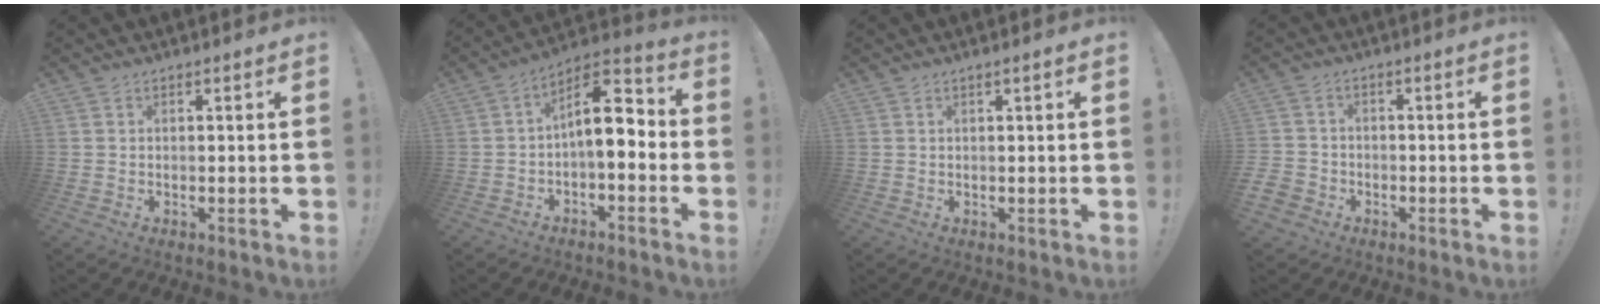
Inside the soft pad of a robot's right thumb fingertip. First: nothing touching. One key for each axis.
{"total": 10.0, "fx": -0.4, "fy": 5.0, "fz": 8.7, "tx": -0.132, "ty": 0.002, "tz": -0.008}
{"total": 1.3, "fx": 0.3, "fy": -0.1, "fz": 1.2, "tx": -0.015, "ty": -0.004, "tz": 0.003}
{"total": 4.0, "fx": -2.2, "fy": 3.2, "fz": 1.0, "tx": -0.029, "ty": 0.009, "tz": -0.042}